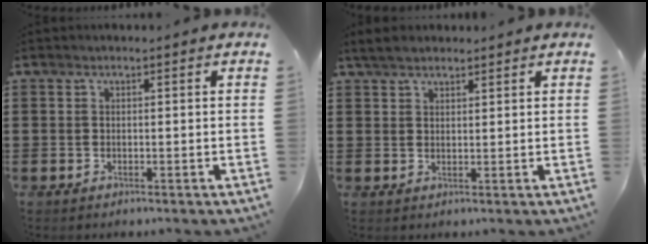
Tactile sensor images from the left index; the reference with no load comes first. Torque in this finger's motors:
{"motor_torque": [1.59, -0.55, 0.08, 0.03]}